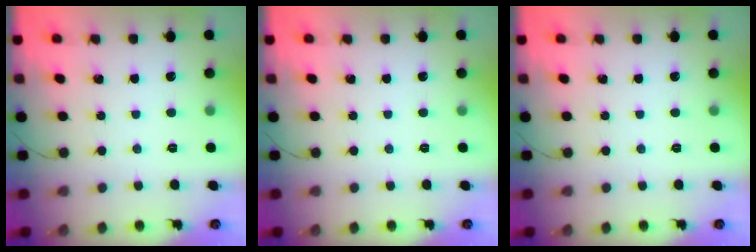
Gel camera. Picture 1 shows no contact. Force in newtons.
{"total": 0.0}
{"total": 0.0}